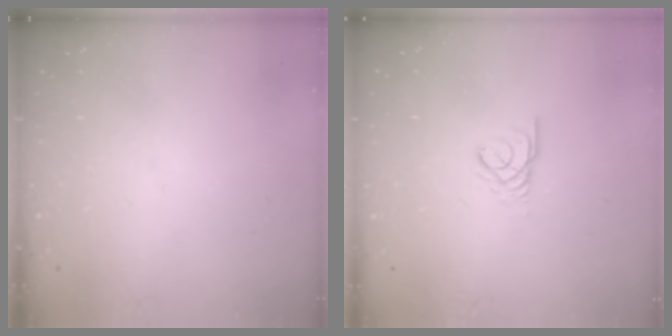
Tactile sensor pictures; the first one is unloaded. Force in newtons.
{"total": 2.6, "press": 2.6, "slide": 0.1}